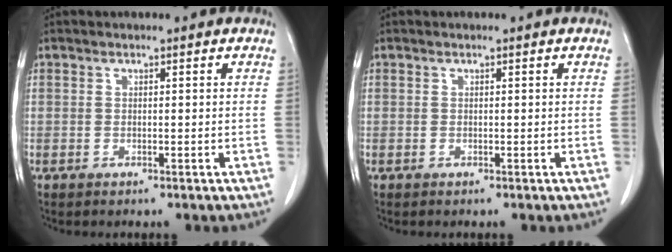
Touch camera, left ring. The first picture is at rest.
{"total": 0.0}